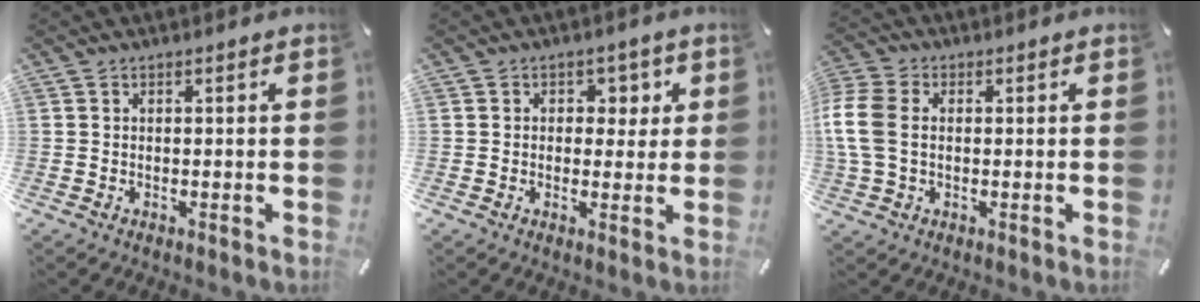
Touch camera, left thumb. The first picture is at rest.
{"total": 4.0, "force": [0.7, 3.6, 1.6], "torque": [-0.009, -0.001, 0.003]}
{"total": 8.8, "force": [0.3, 6.3, 6.2], "torque": [-0.157, 0.003, 0.003]}